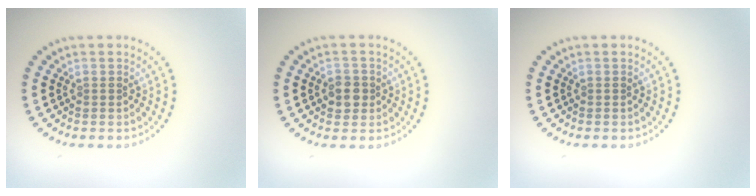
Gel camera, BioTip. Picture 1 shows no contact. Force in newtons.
{"total": 2.1, "press": 2.0, "slide": 0.6}
{"total": 0.0}